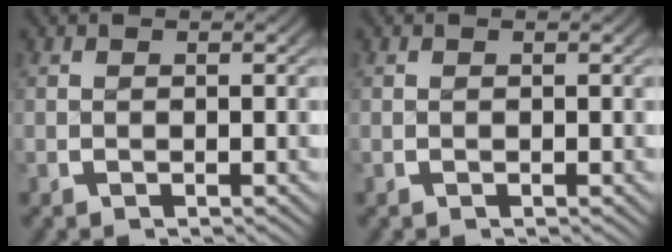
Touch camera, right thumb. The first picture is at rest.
{"total": 0.0}